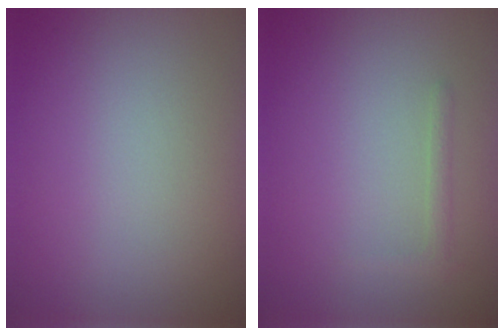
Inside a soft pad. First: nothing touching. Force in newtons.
{"total": 0.8, "press": 0.8, "slide": 0.0}